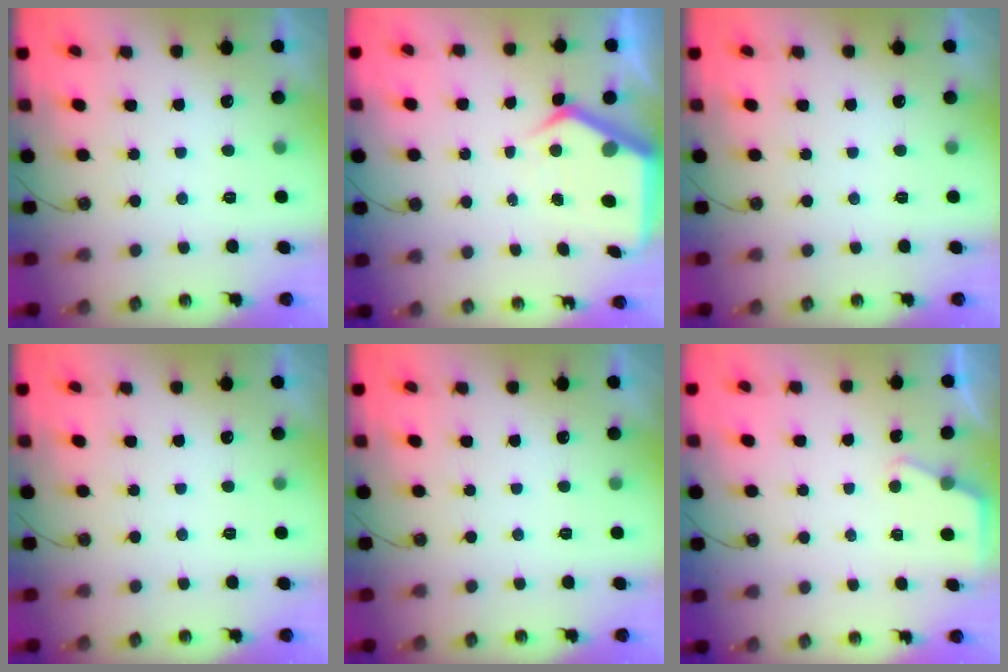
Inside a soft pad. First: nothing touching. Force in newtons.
{"total": 6.9, "press": 6.8, "slide": 0.8}
{"total": 0.0}
{"total": 0.0}
{"total": 0.0}
{"total": 2.7, "press": 2.7, "slide": 0.4}